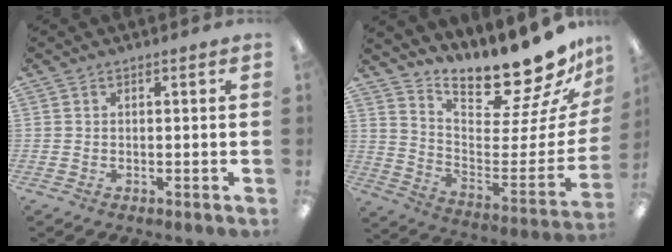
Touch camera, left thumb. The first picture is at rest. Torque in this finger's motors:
{"motor_torque": [0.32, 0.02, 1.05, -1.72, 0.05]}